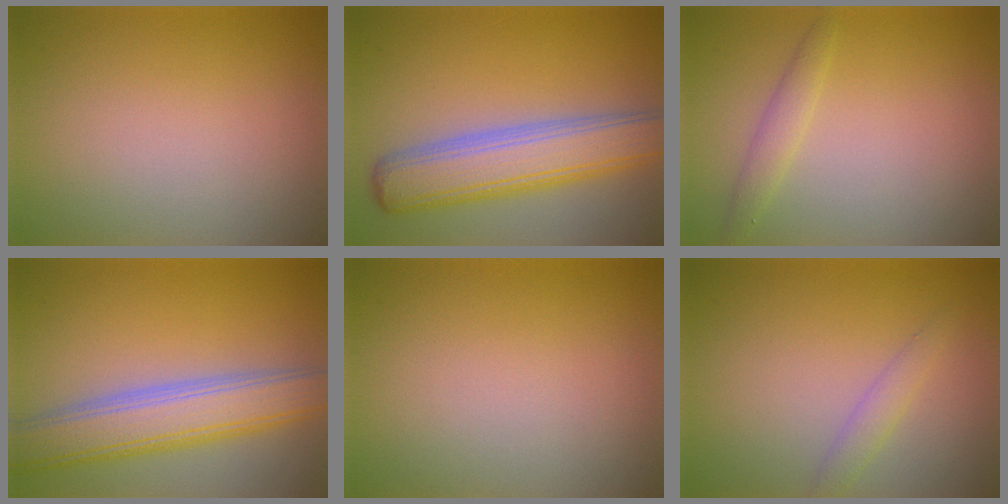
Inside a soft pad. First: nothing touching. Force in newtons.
{"total": 7.1, "press": 7.1, "slide": 0.6}
{"total": 1.5, "press": 1.5, "slide": 0.0}
{"total": 6.9, "press": 6.9, "slide": 0.2}
{"total": 0.0}
{"total": 1.5, "press": 1.5, "slide": 0.0}